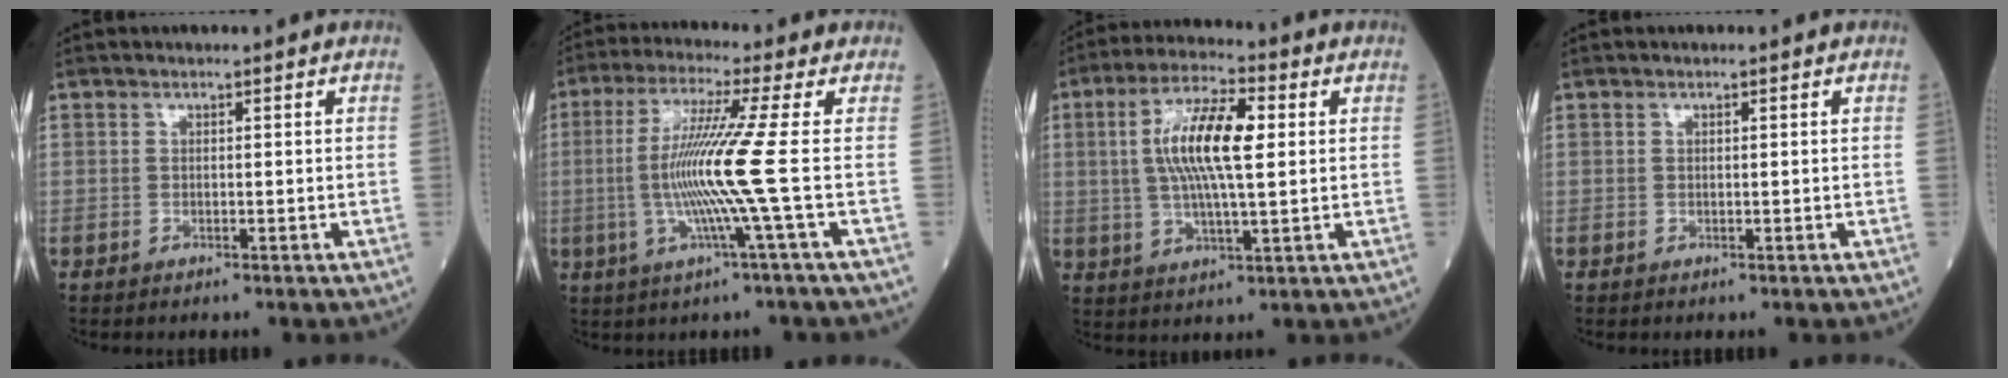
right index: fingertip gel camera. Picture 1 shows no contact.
{"total": 10.3, "force": [-1.0, -2.5, 9.9], "torque": [-0.202, -0.008, -0.020]}
{"total": 11.7, "force": [2.0, 2.6, 11.2], "torque": [-0.219, 0.015, 0.035]}
{"total": 0.0}